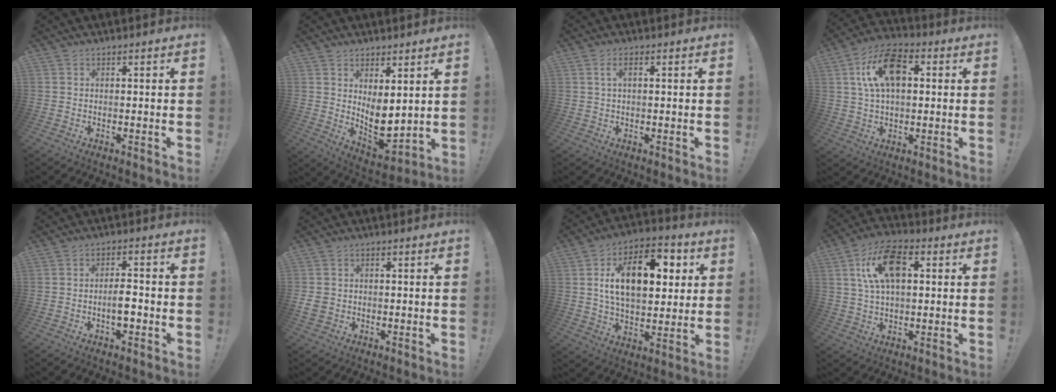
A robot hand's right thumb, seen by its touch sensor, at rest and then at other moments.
{"total": 8.0, "force": [2.6, 4.3, 6.3], "torque": [-0.079, -0.048, 0.059]}
{"total": 3.0, "force": [0.9, 1.3, 2.6], "torque": [-0.047, 0.003, 0.015]}
{"total": 15.5, "force": [4.2, 9.3, 11.6], "torque": [-0.185, 0.008, 0.077]}
{"total": 5.6, "force": [-1.7, 2.2, 4.8], "torque": [-0.069, 0.002, -0.032]}
{"total": 3.6, "force": [-0.4, 3.1, 1.7], "torque": [-0.035, -0.001, -0.006]}
{"total": 18.4, "force": [4.9, 10.8, 14.1], "torque": [-0.209, -0.003, 0.081]}
{"total": 15.0, "force": [4.3, 8.7, 11.4], "torque": [-0.189, 0.010, 0.081]}